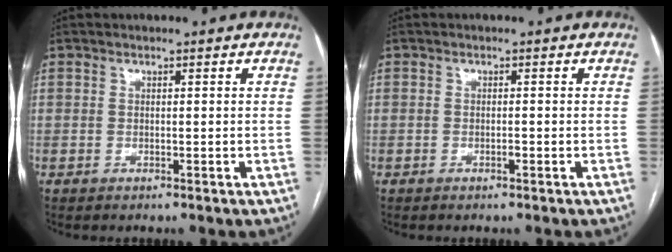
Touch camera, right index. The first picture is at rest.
{"total": 0.6, "force": [-0.3, 0.2, 0.5], "torque": [-0.011, 0.001, -0.004]}